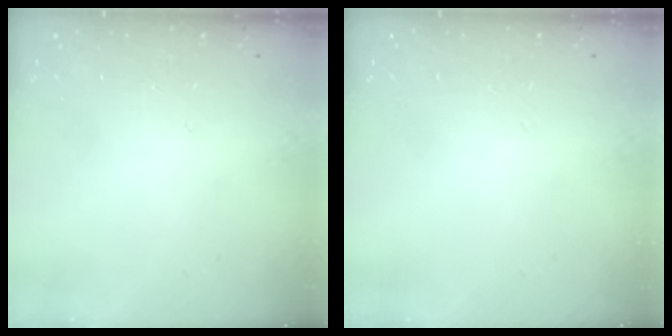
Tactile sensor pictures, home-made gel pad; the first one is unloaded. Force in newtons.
{"total": 0.0}